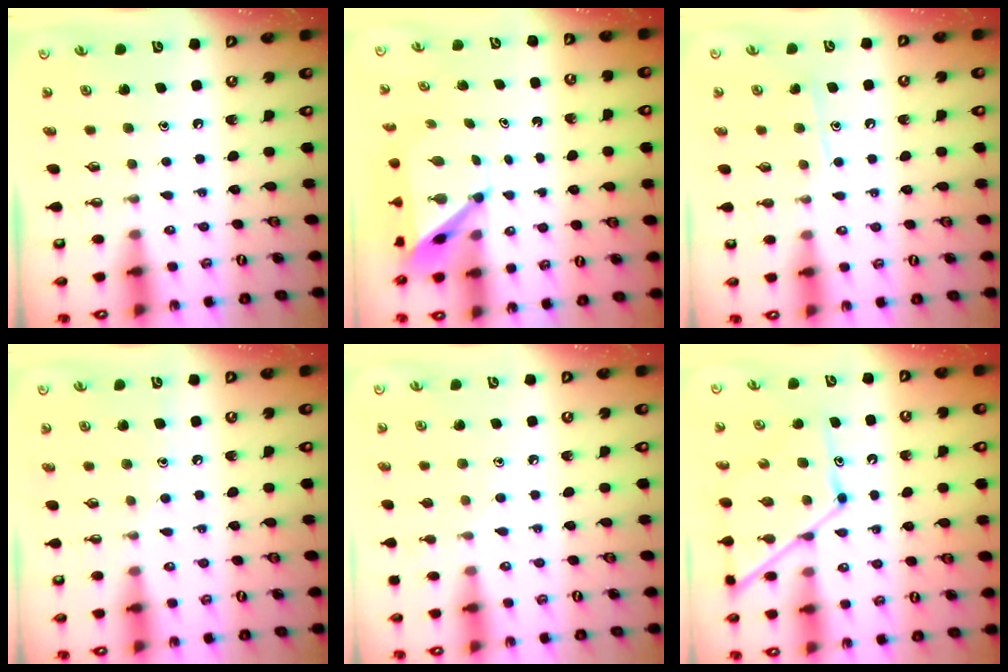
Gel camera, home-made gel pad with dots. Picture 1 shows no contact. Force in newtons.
{"total": 4.7, "press": 4.7, "slide": 0.5}
{"total": 7.4, "press": 7.3, "slide": 0.6}
{"total": 5.4, "press": 5.4, "slide": 0.6}
{"total": 6.2, "press": 6.1, "slide": 0.6}
{"total": 12.3, "press": 12.3, "slide": 1.0}